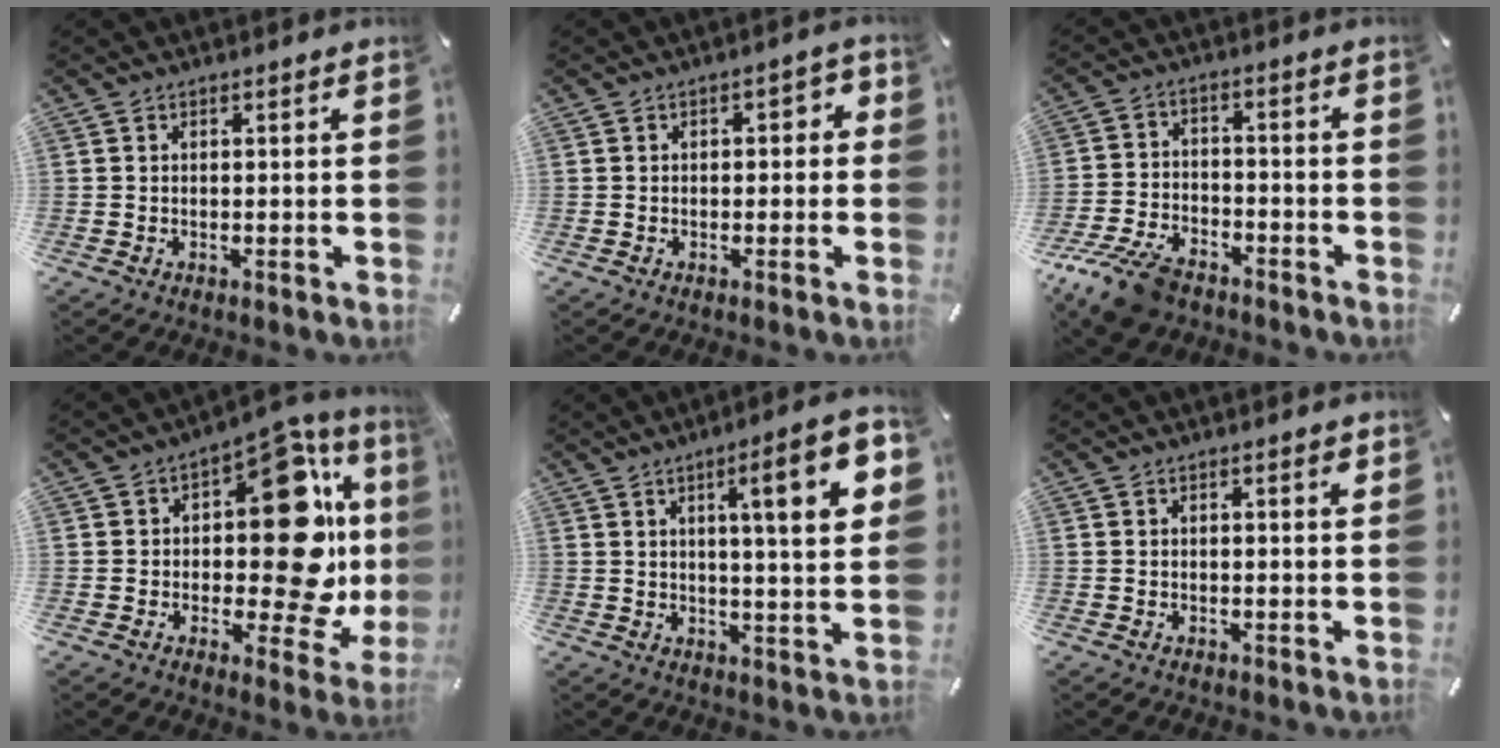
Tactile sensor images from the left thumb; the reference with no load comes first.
{"total": 2.1, "force": [-0.8, 1.4, 1.4], "torque": [-0.025, 0.012, -0.017]}
{"total": 10.8, "force": [-7.9, 5.2, 5.3], "torque": [-0.105, 0.040, -0.148]}
{"total": 23.2, "force": [2.4, 11.7, 19.9], "torque": [-0.276, -0.027, 0.036]}
{"total": 14.4, "force": [5.2, 2.8, 13.1], "torque": [-0.193, -0.013, 0.071]}
{"total": 1.0, "force": [0.5, 0.2, 0.9], "torque": [-0.018, 0.004, 0.007]}